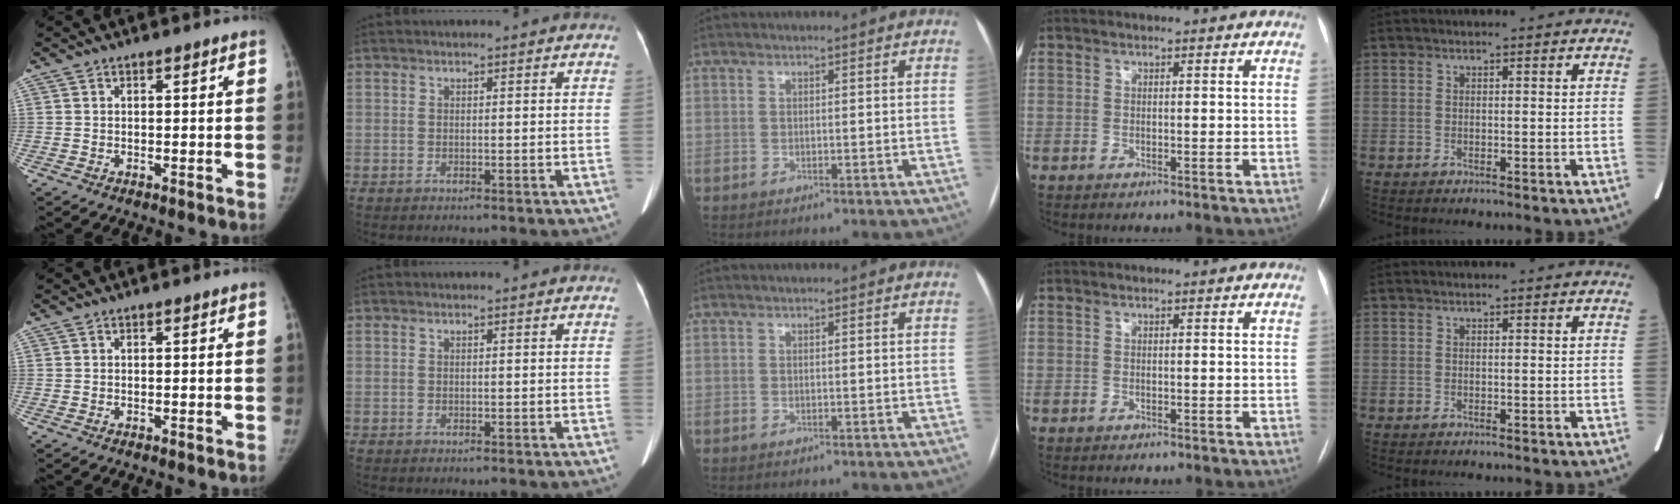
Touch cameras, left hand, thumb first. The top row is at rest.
{}